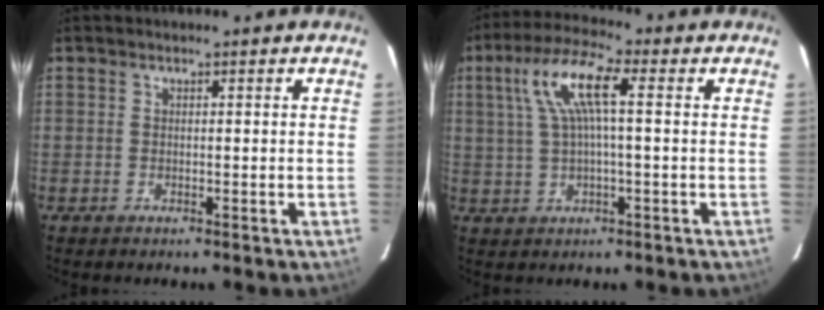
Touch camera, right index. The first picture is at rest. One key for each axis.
{"total": 9.3, "fx": 2.0, "fy": 1.9, "fz": 8.8, "tx": -0.166, "ty": 0.016, "tz": 0.040}